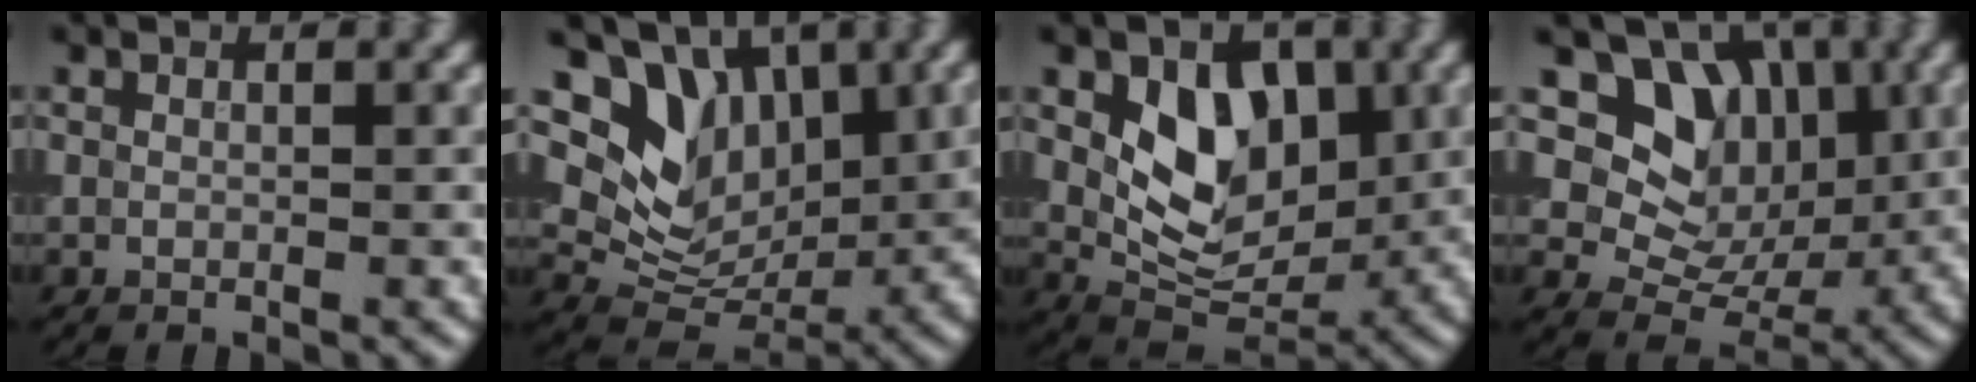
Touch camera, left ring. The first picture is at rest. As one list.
[{"total": 8.4, "force": [3.6, 5.8, 4.9], "torque": [-0.086, -0.009, 0.067]}, {"total": 6.6, "force": [1.4, 4.5, 4.7], "torque": [-0.073, -0.012, 0.024]}, {"total": 7.3, "force": [2.4, 5.8, 3.9], "torque": [-0.057, -0.012, 0.024]}]